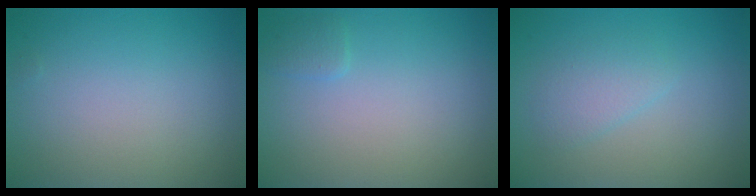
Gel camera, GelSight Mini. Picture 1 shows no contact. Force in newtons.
{"total": 0.9, "press": 0.9, "slide": 0.1}
{"total": 1.8, "press": 1.8, "slide": 0.1}